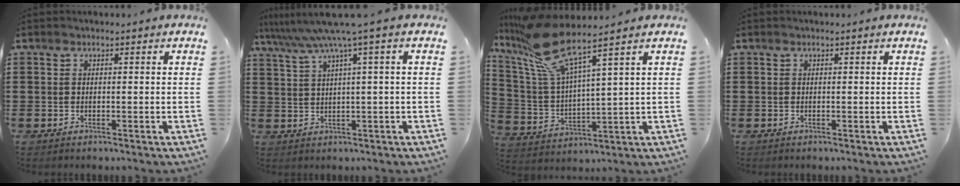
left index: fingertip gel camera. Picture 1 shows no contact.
{"total": 6.0, "force": [2.9, -0.8, 5.2], "torque": [-0.117, -0.024, 0.043]}
{"total": 11.5, "force": [8.6, 1.9, 7.5], "torque": [-0.200, -0.047, 0.141]}
{"total": 0.0}